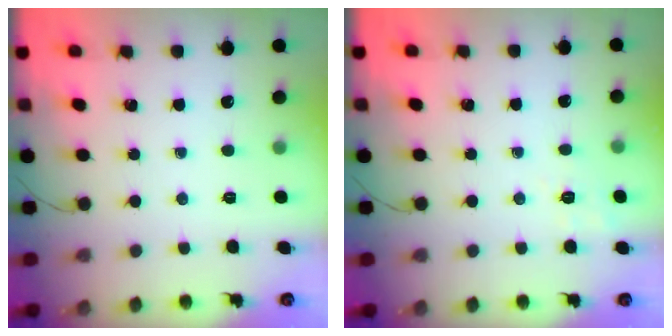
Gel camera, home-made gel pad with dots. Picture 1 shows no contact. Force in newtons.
{"total": 1.7, "press": 0.1, "slide": 1.7}